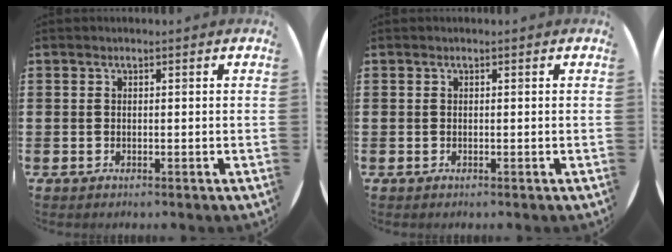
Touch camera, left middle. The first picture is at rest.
{"total": 0.0}